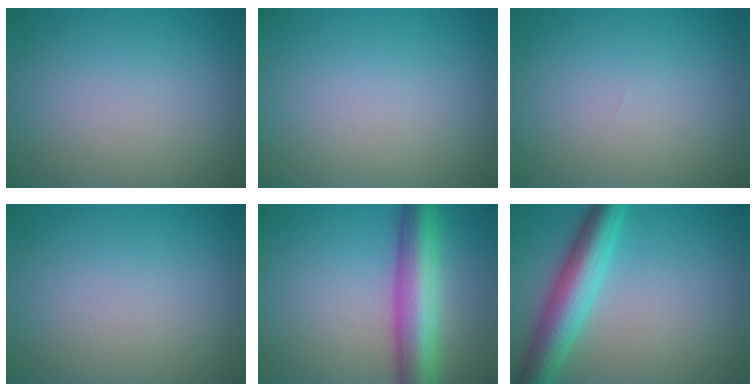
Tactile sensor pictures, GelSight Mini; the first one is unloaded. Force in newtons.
{"total": 0.0}
{"total": 0.0}
{"total": 0.0}
{"total": 8.4, "press": 8.4, "slide": 0.3}
{"total": 6.5, "press": 6.5, "slide": 0.1}